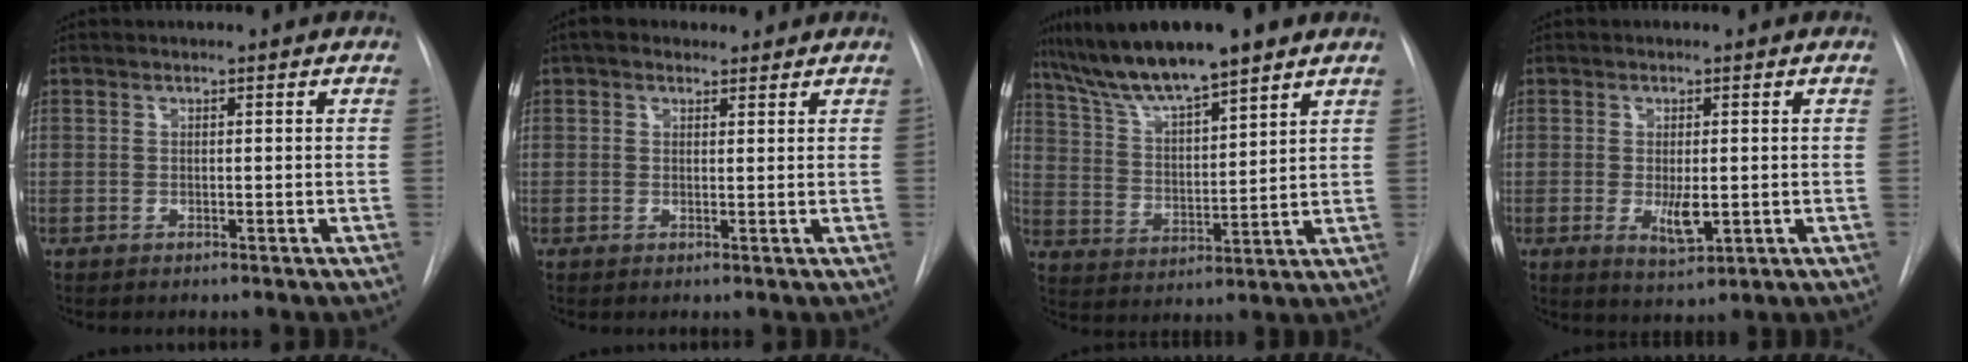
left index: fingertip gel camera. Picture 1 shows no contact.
{"total": 3.6, "force": [2.7, 2.0, 1.3], "torque": [-0.021, 0.025, 0.041]}
{"total": 13.7, "force": [10.8, 2.0, 8.2], "torque": [-0.148, 0.011, 0.195]}
{"total": 4.3, "force": [-0.5, 1.6, 3.9], "torque": [-0.068, -0.010, 0.000]}